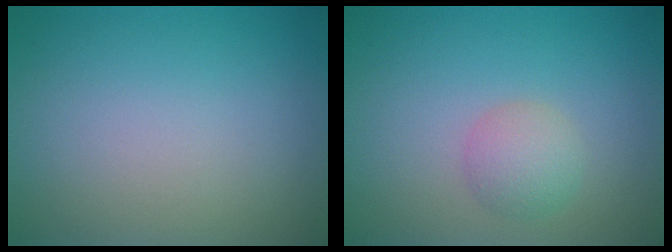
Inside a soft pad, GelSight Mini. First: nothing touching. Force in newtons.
{"total": 2.3, "press": 2.3, "slide": 0.1}